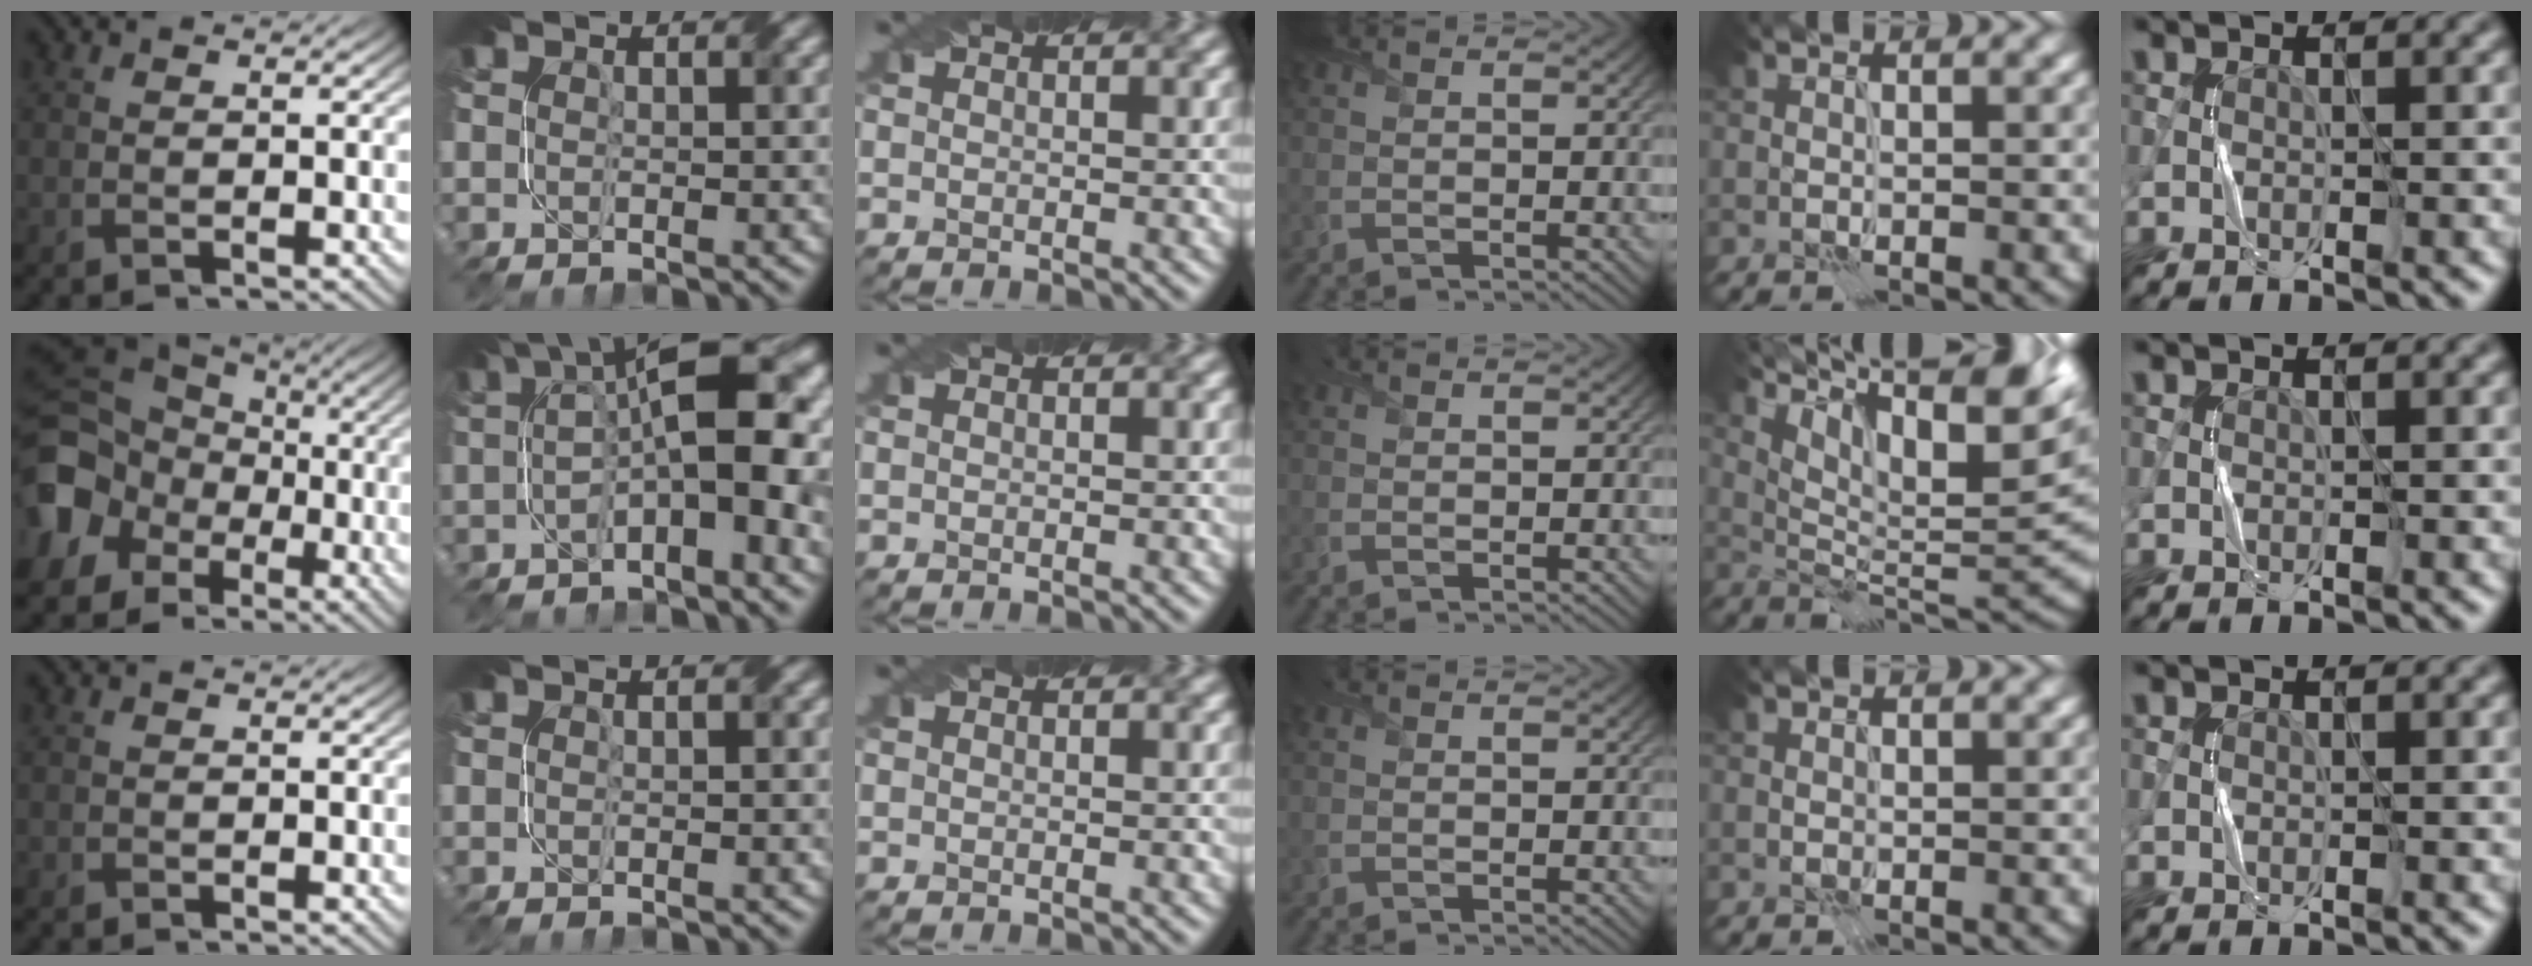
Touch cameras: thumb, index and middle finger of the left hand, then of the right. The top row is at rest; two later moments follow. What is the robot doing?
{"motion": "fold", "object": "napkin"}